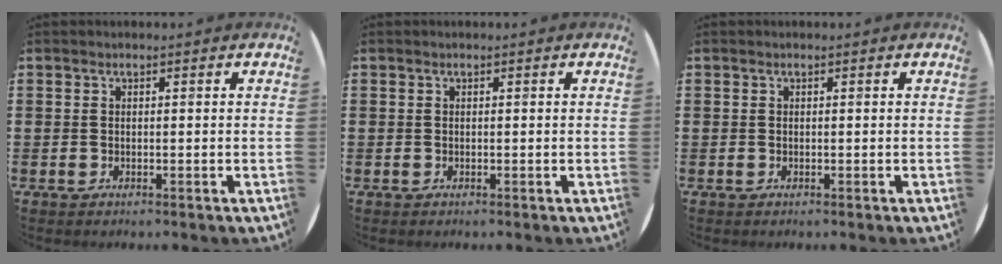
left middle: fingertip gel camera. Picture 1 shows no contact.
{"total": 0.0}
{"total": 0.0}